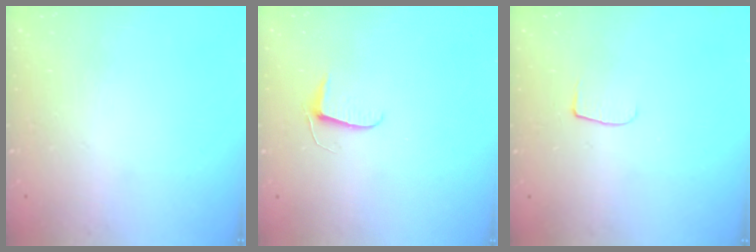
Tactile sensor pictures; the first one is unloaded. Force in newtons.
{"total": 5.5, "press": 5.5, "slide": 0.5}
{"total": 4.8, "press": 4.8, "slide": 0.6}